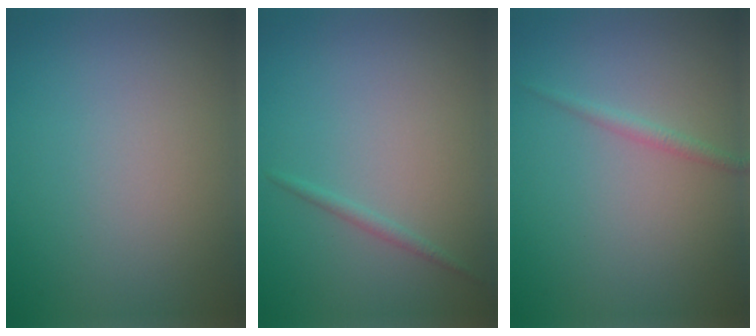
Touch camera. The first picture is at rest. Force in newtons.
{"total": 0.9, "press": 0.9, "slide": 0.1}
{"total": 1.1, "press": 1.1, "slide": 0.0}